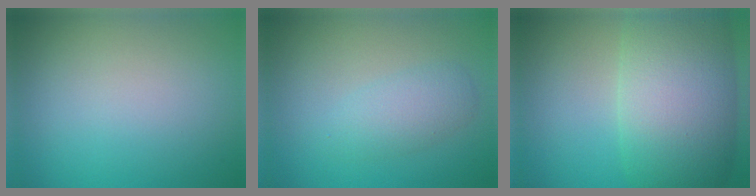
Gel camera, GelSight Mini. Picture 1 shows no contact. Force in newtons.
{"total": 2.5, "press": 2.5, "slide": 0.0}
{"total": 12.1, "press": 12.0, "slide": 0.8}